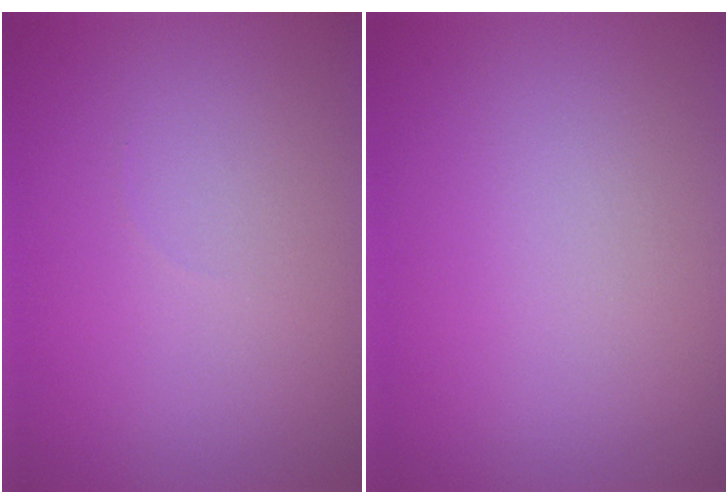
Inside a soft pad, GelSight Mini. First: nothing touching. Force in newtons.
{"total": 0.0}